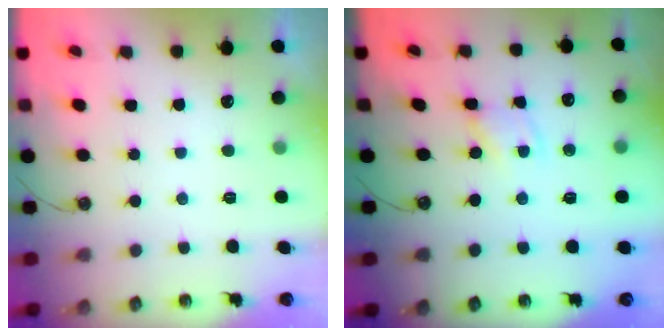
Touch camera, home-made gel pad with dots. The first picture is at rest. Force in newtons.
{"total": 1.2, "press": 1.2, "slide": 0.2}